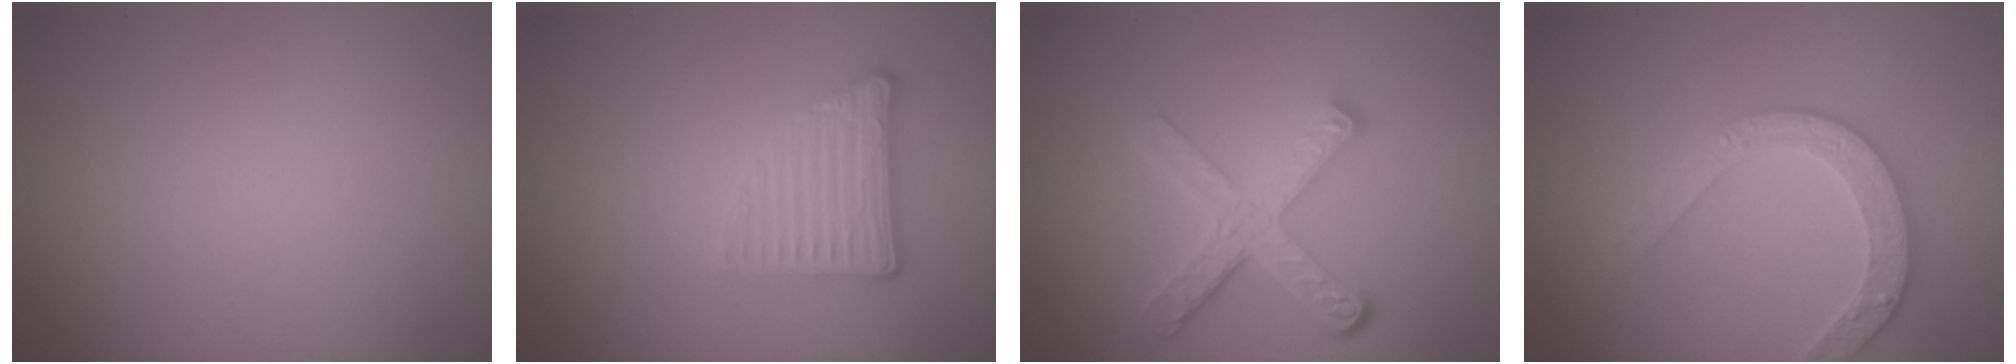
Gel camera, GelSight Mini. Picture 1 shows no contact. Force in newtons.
{"total": 3.0, "press": 2.1, "slide": 2.1}
{"total": 5.0, "press": 3.6, "slide": 3.5}
{"total": 3.0, "press": 2.9, "slide": 0.5}